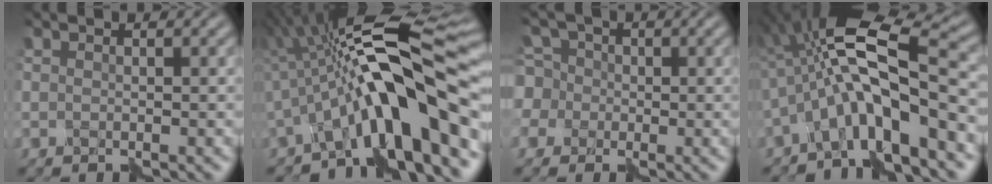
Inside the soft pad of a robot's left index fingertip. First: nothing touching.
{"total": 12.8, "force": [-3.4, 3.0, 11.9], "torque": [-0.185, 0.024, -0.063]}
{"total": 6.3, "force": [0.7, 6.0, 2.0], "torque": [-0.057, 0.041, -0.028]}
{"total": 9.6, "force": [-2.1, 2.6, 9.0], "torque": [-0.159, 0.021, -0.055]}